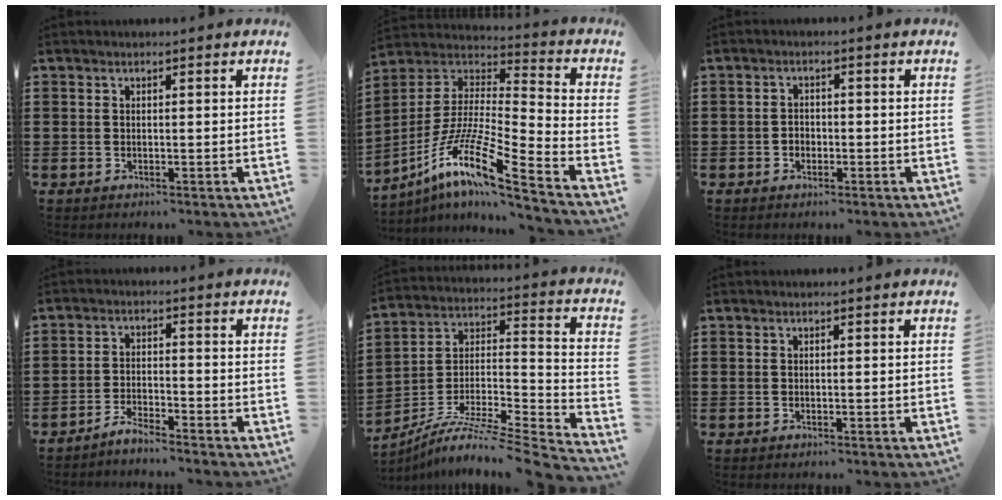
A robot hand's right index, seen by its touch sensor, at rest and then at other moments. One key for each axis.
{"total": 12.7, "fx": -9.1, "fy": 1.0, "fz": 8.8, "tx": -0.184, "ty": -0.005, "tz": -0.184}
{"total": 1.5, "fx": -0.8, "fy": 1.2, "fz": 0.4, "tx": -0.010, "ty": 0.000, "tz": -0.018}
{"total": 3.0, "fx": -3.0, "fy": -0.1, "fz": 0.2, "tx": -0.008, "ty": 0.004, "tz": -0.061}
{"total": 6.9, "fx": -5.6, "fy": 0.9, "fz": 4.0, "tx": -0.075, "ty": -0.013, "tz": -0.114}
{"total": 0.0}